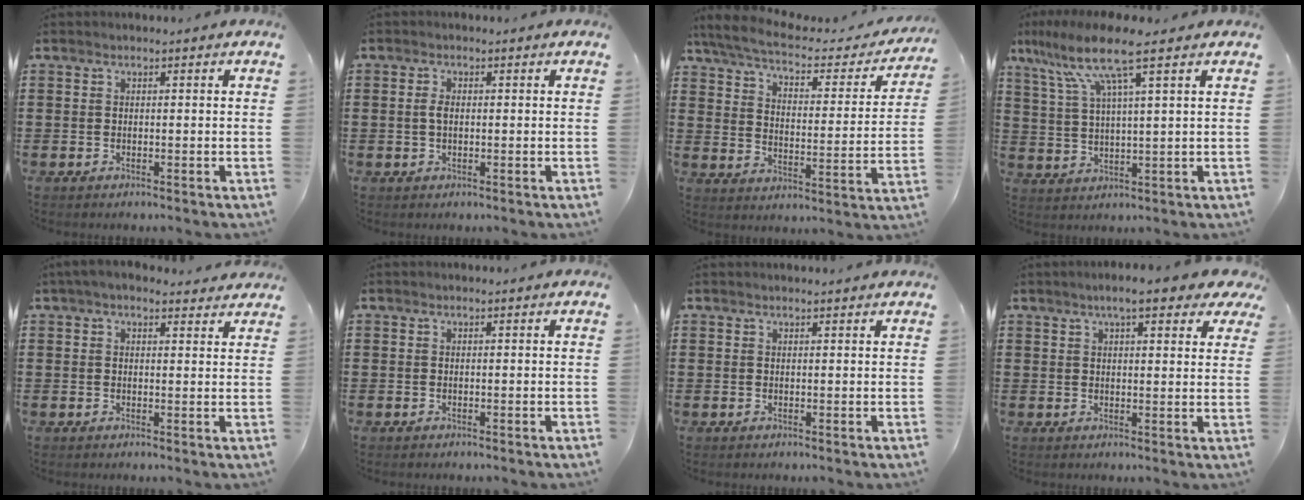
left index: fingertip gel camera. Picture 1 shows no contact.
{"total": 1.7, "force": [0.0, 0.8, 1.5], "torque": [-0.032, 0.003, 0.000]}
{"total": 5.3, "force": [4.4, 0.9, 2.8], "torque": [-0.076, -0.028, 0.071]}
{"total": 10.0, "force": [6.3, 1.1, 7.7], "torque": [-0.176, -0.012, 0.105]}
{"total": 3.0, "force": [2.6, 0.8, 1.3], "torque": [-0.032, -0.002, 0.047]}
{"total": 0.0}
{"total": 0.9, "force": [0.8, -0.1, 0.2], "torque": [-0.006, -0.002, 0.017]}
{"total": 6.3, "force": [4.6, 1.1, 4.2], "torque": [-0.076, -0.004, 0.077]}